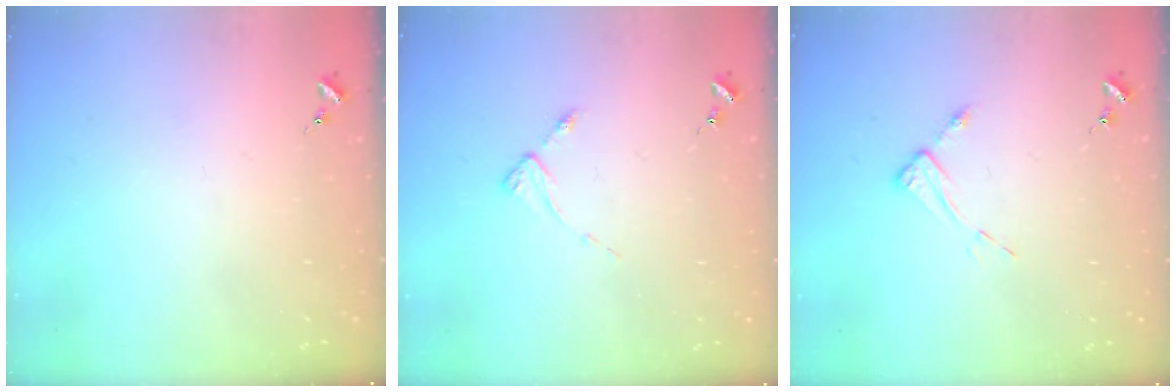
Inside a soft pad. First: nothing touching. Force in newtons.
{"total": 2.9, "press": 2.8, "slide": 0.4}
{"total": 5.3, "press": 5.2, "slide": 0.1}